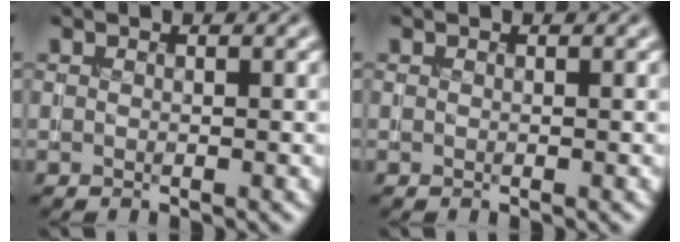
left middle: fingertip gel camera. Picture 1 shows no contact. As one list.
[{"total": 0.0}]